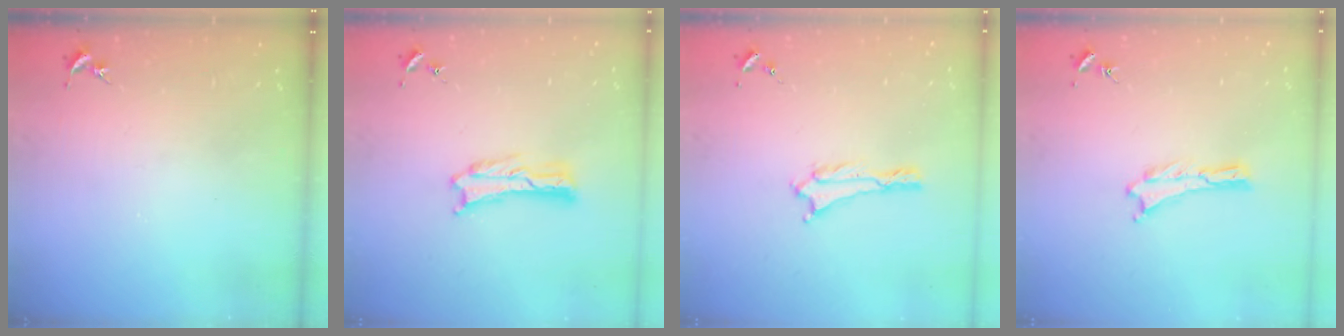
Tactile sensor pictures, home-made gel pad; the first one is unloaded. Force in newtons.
{"total": 0.8, "press": 0.8, "slide": 0.2}
{"total": 0.0}
{"total": 0.0}